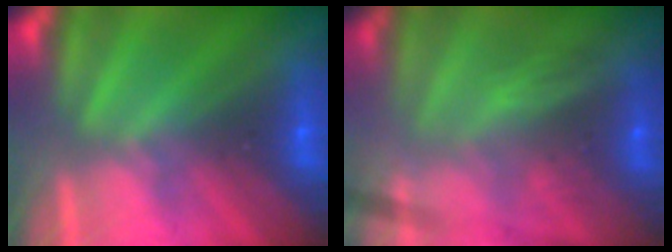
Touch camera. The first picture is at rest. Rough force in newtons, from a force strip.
{"total": 3.5}